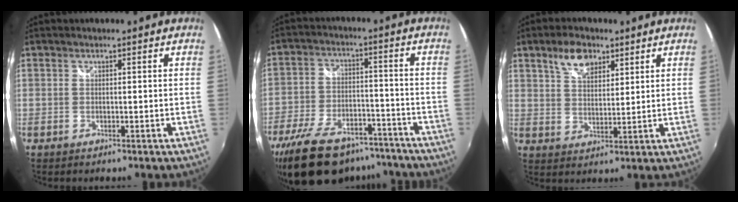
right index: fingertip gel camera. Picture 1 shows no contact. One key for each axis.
{"total": 21.0, "fx": -16.4, "fy": 9.2, "fz": 9.3, "tx": -0.198, "ty": 0.003, "tz": -0.243}
{"total": 7.0, "fx": 4.3, "fy": 3.7, "fz": 4.1, "tx": -0.070, "ty": 0.011, "tz": 0.077}